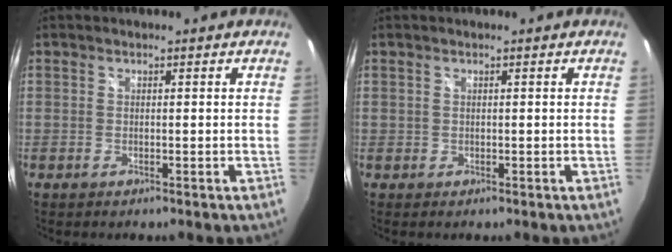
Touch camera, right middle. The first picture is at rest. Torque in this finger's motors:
{"motor_torque": [-0.07, -0.27, 0.01, 0.01]}